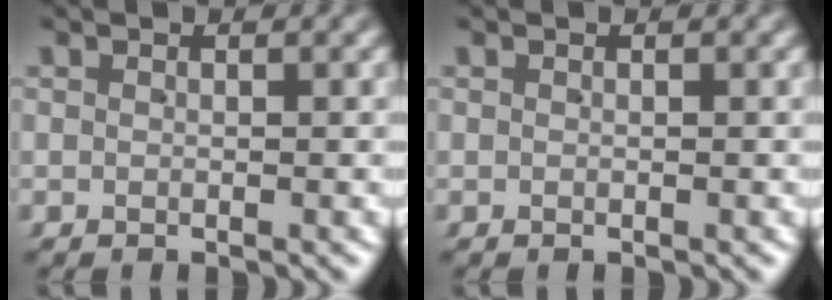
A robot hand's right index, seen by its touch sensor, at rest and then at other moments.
{"total": 0.0}